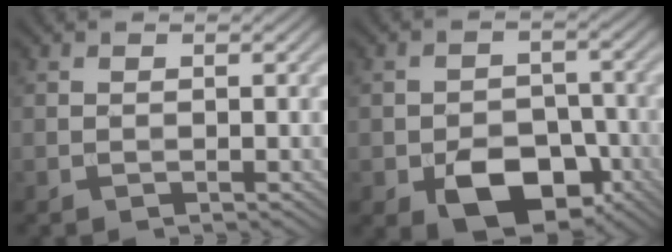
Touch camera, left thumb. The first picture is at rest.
{"total": 8.1, "force": [-4.1, 5.2, 4.7], "torque": [-0.076, -0.009, -0.066]}